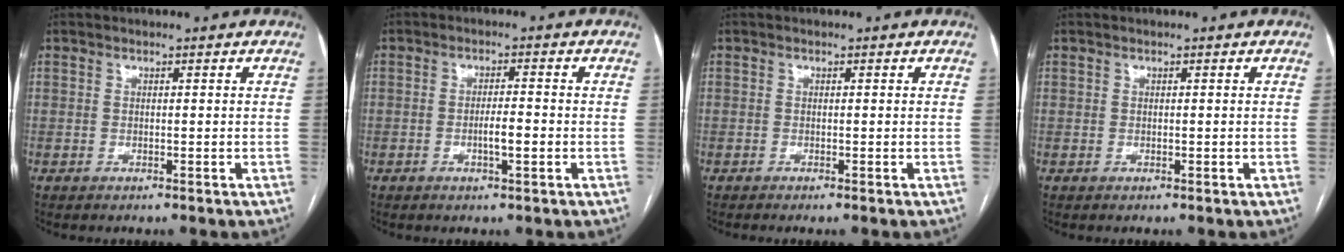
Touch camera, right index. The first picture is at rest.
{"total": 3.3, "force": [-0.9, 0.6, 3.1], "torque": [-0.054, 0.000, -0.014]}
{"total": 0.5, "force": [-0.2, 0.0, 0.5], "torque": [-0.011, 0.001, -0.005]}
{"total": 0.0}